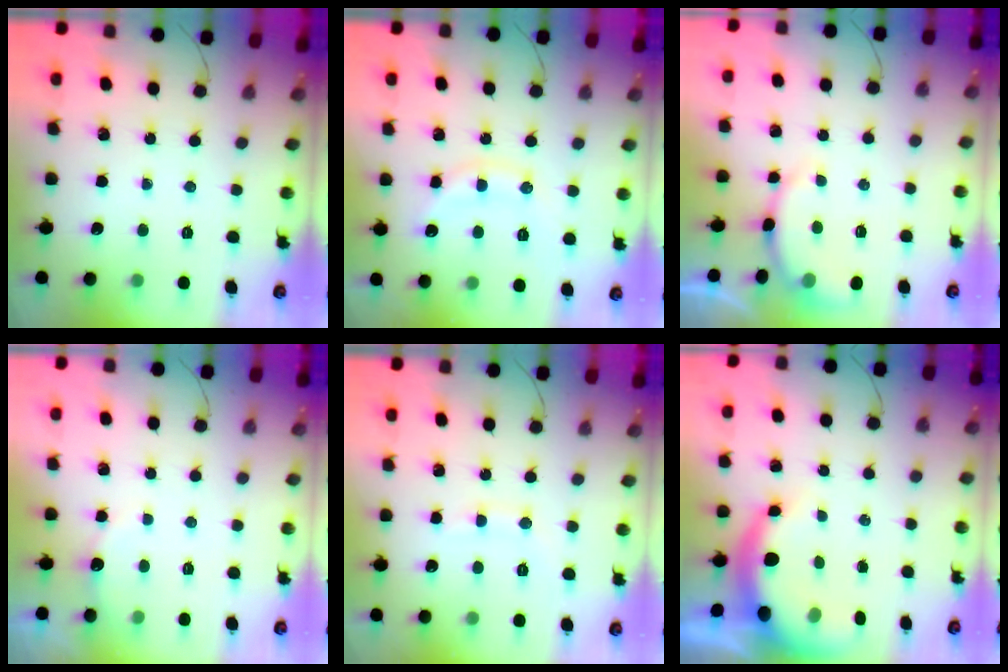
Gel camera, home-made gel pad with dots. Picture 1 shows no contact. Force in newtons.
{"total": 11.2, "press": 11.2, "slide": 0.7}
{"total": 7.4, "press": 7.3, "slide": 1.3}
{"total": 3.0, "press": 2.9, "slide": 0.9}
{"total": 5.5, "press": 5.3, "slide": 1.6}
{"total": 8.2, "press": 8.1, "slide": 1.4}